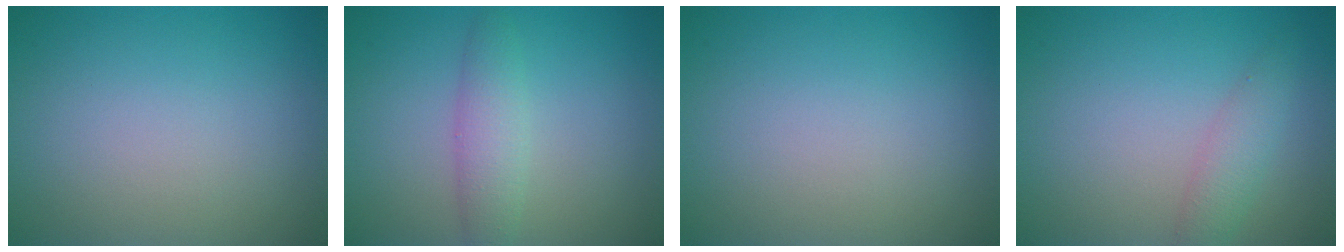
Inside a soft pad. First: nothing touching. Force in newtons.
{"total": 2.7, "press": 2.7, "slide": 0.1}
{"total": 0.0}
{"total": 2.2, "press": 2.2, "slide": 0.1}